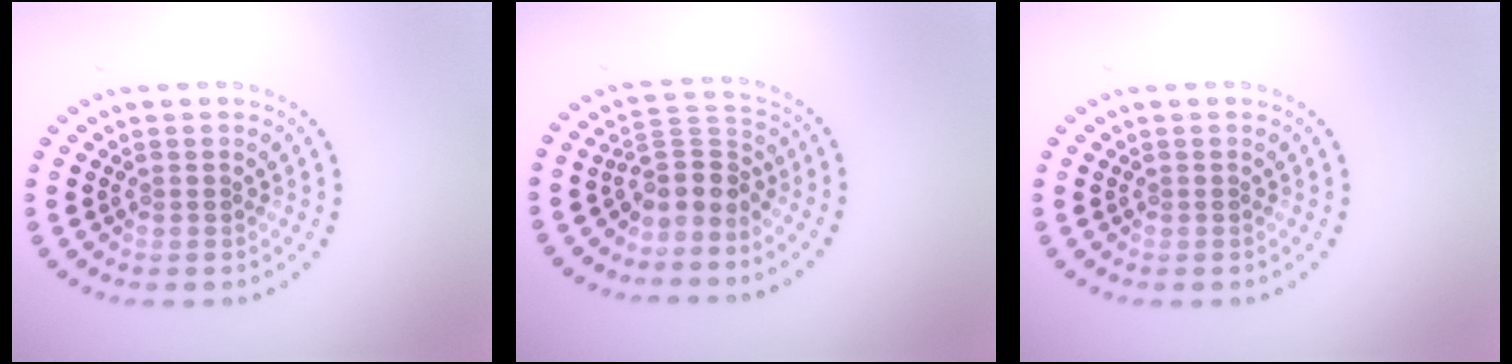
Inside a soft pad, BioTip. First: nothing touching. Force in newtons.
{"total": 3.2, "press": 2.4, "slide": 2.1}
{"total": 0.0}